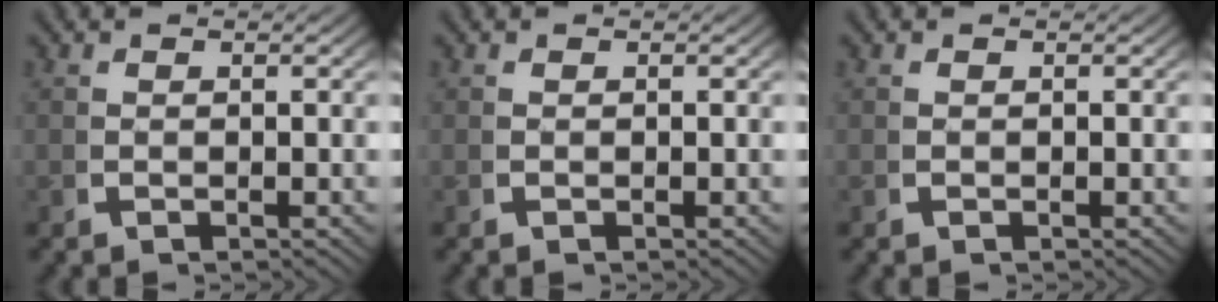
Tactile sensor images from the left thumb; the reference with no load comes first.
{"total": 0.0}
{"total": 0.0}